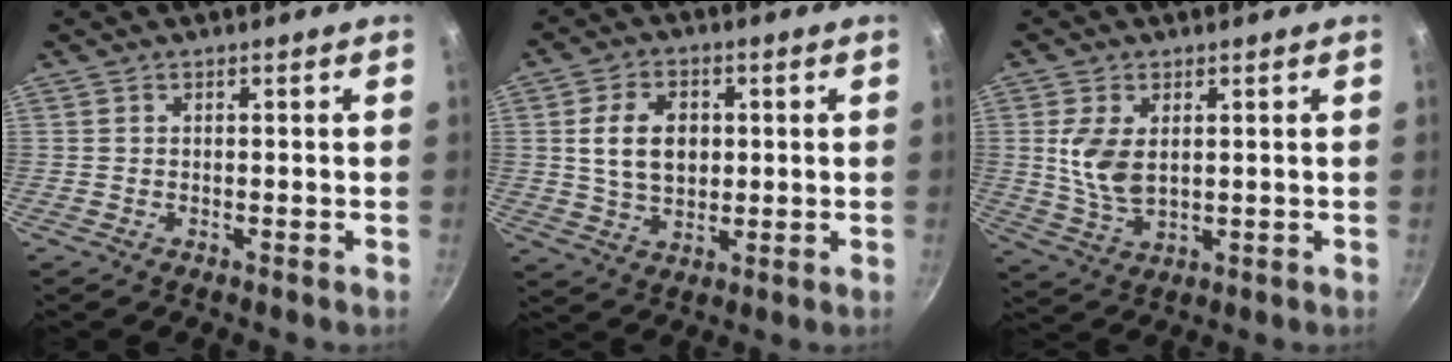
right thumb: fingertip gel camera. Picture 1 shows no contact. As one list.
[{"total": 9.6, "force": [1.4, 6.7, 6.8], "torque": [-0.101, 0.000, 0.025]}, {"total": 7.8, "force": [1.5, 4.5, 6.2], "torque": [-0.124, -0.014, 0.035]}]